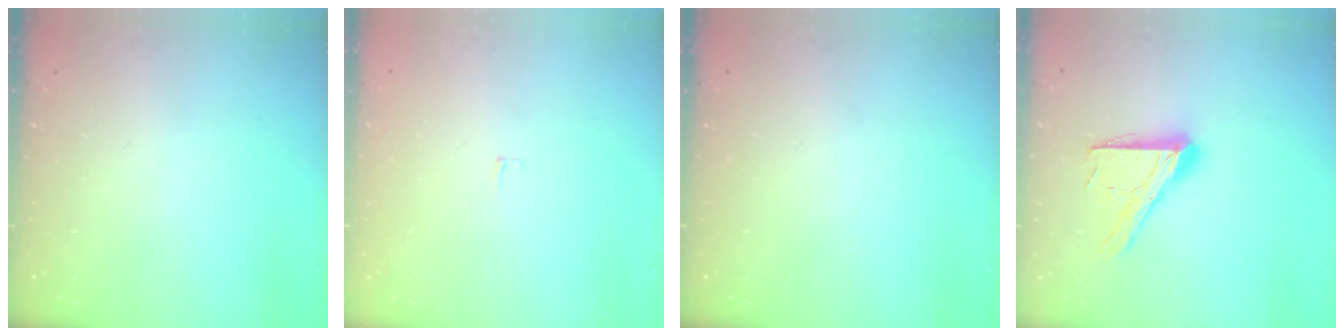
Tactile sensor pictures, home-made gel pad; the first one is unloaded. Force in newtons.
{"total": 2.4, "press": 2.4, "slide": 0.2}
{"total": 0.0}
{"total": 13.9, "press": 13.9, "slide": 1.2}